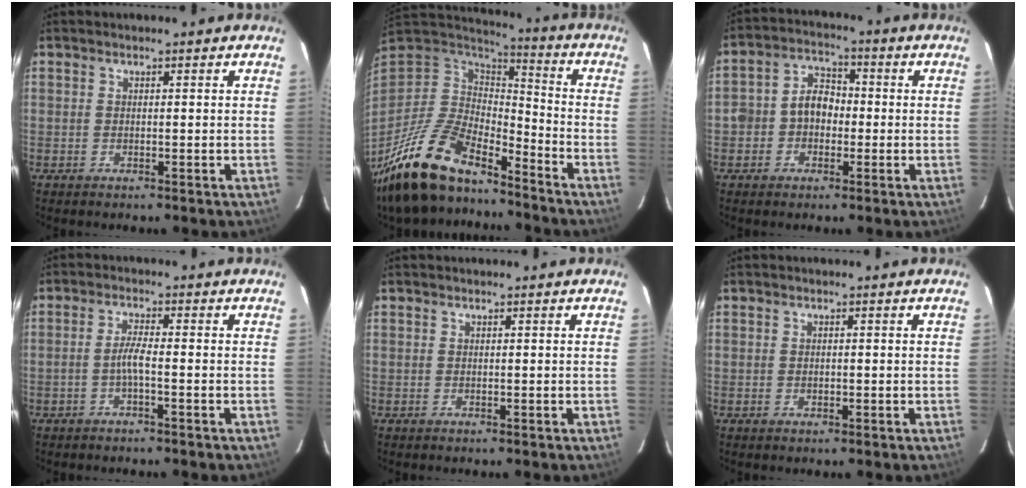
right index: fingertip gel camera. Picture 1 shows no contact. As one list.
[{"total": 22.3, "force": [-16.7, 7.8, 12.6], "torque": [-0.263, -0.036, -0.303]}, {"total": 6.8, "force": [-1.5, 5.6, 3.5], "torque": [-0.065, 0.027, -0.025]}, {"total": 2.6, "force": [-1.2, 0.0, 2.3], "torque": [-0.047, 0.004, -0.024]}, {"total": 0.0}, {"total": 0.8, "force": [-0.1, 0.7, 0.3], "torque": [-0.004, 0.001, -0.001]}]